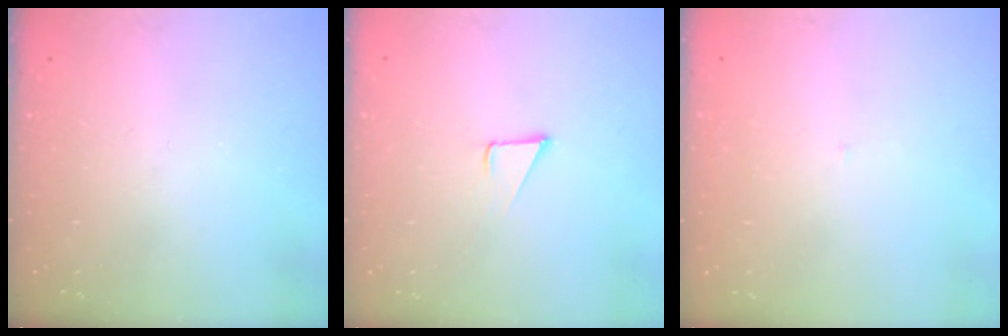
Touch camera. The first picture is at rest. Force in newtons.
{"total": 3.2, "press": 3.2, "slide": 0.1}
{"total": 2.0, "press": 2.0, "slide": 0.1}